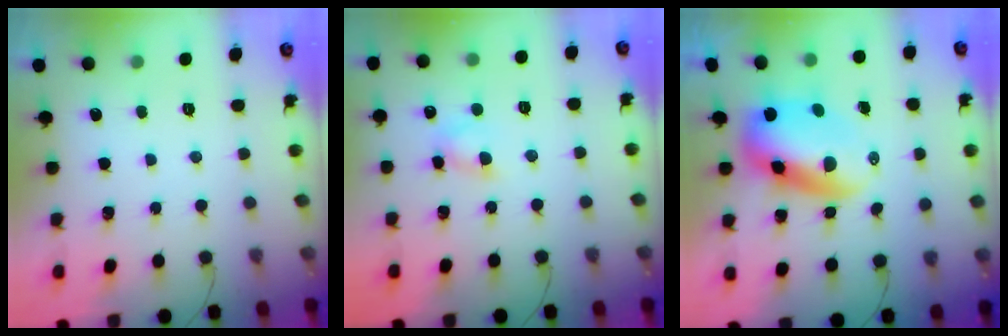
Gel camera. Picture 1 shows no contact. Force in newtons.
{"total": 3.9, "press": 3.8, "slide": 1.2}
{"total": 9.0, "press": 8.8, "slide": 1.9}